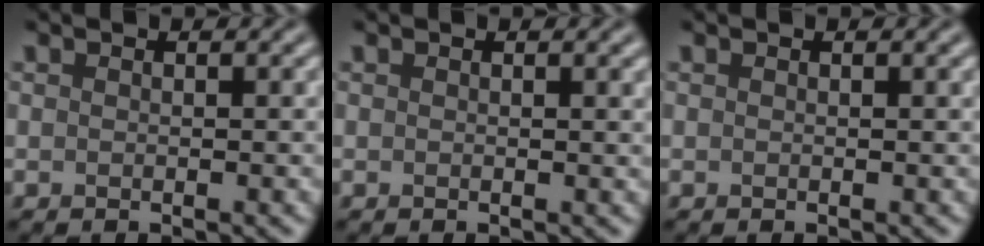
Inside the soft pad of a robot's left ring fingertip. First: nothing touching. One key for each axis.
{"total": 0.6, "fx": 0.3, "fy": 0.1, "fz": 0.5, "tx": -0.002, "ty": 0.002, "tz": 0.004}
{"total": 0.0}